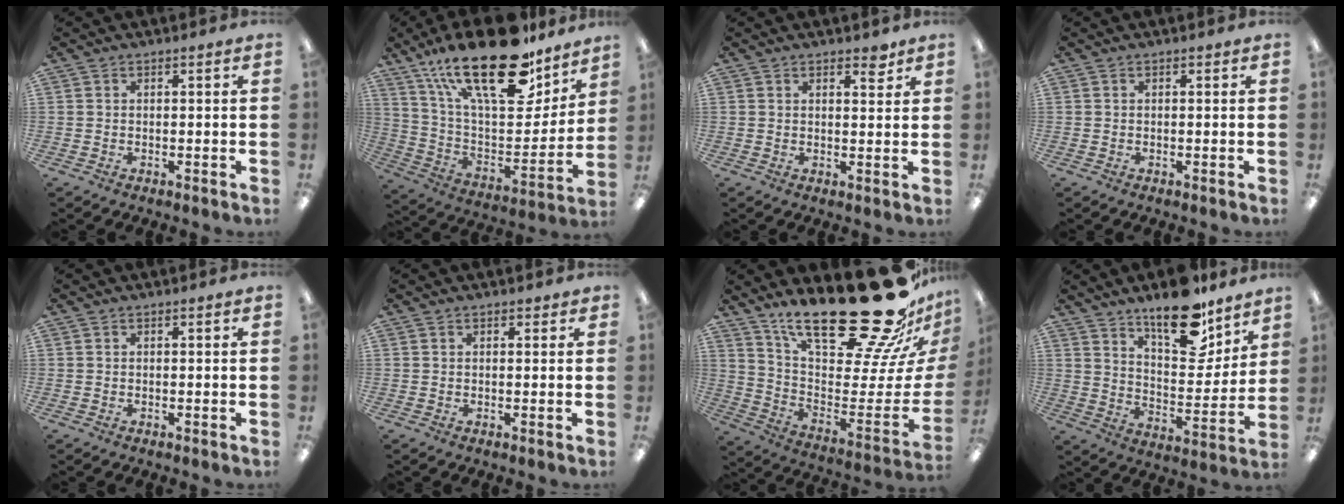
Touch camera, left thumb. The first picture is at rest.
{"total": 29.0, "force": [18.6, 11.9, 18.8], "torque": [-0.303, -0.110, 0.318]}
{"total": 3.1, "force": [2.3, 1.4, 1.6], "torque": [-0.010, -0.010, 0.036]}
{"total": 0.0}
{"total": 0.0}
{"total": 0.8, "force": [0.5, 0.6, 0.3], "torque": [0.001, -0.001, 0.008]}
{"total": 33.7, "force": [23.5, 11.4, 21.3], "torque": [-0.281, -0.184, 0.416]}
{"total": 17.2, "force": [13.3, 6.6, 8.7], "torque": [-0.124, -0.089, 0.228]}